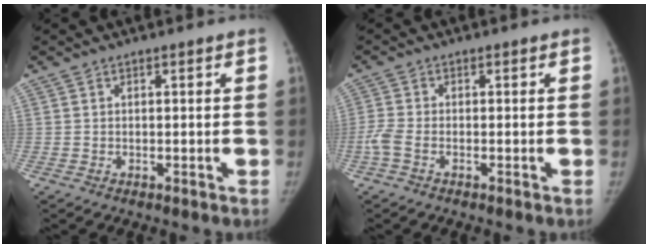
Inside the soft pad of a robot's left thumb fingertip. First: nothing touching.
{"total": 3.2, "force": [-1.6, 1.5, 2.4], "torque": [-0.071, 0.001, -0.042]}